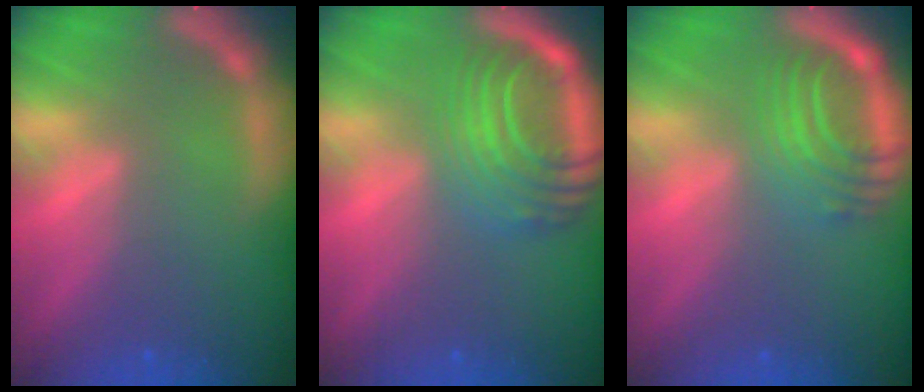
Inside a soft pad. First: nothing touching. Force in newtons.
{"total": 10.1}
{"total": 6.5}